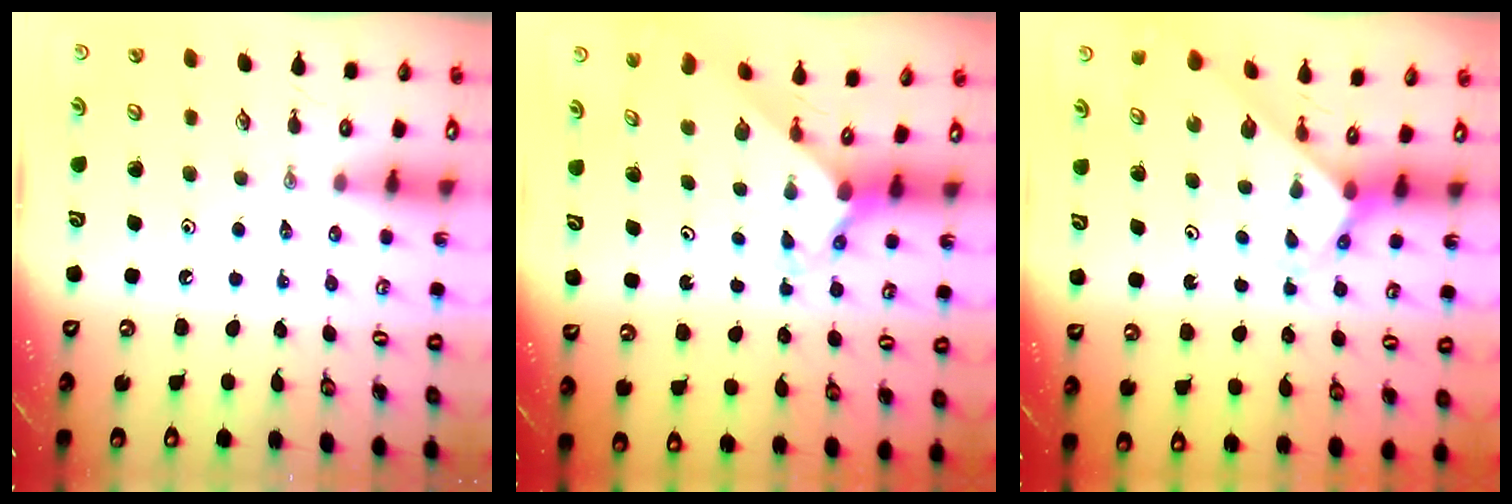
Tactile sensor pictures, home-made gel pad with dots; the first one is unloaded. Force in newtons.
{"total": 2.2, "press": 2.2, "slide": 0.2}
{"total": 2.8, "press": 2.8, "slide": 0.2}